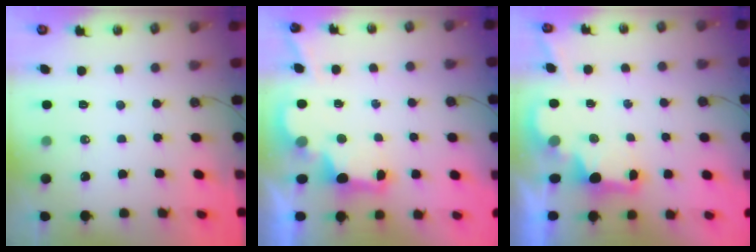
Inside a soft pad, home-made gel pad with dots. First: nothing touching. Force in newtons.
{"total": 2.9, "press": 2.7, "slide": 0.9}
{"total": 2.4, "press": 2.3, "slide": 0.8}